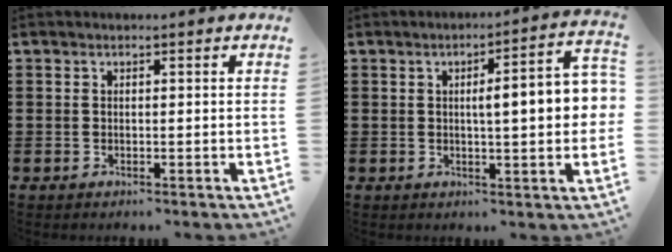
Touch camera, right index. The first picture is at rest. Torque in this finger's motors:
{"motor_torque": [1.55, -0.59, 0.35, 0.10]}